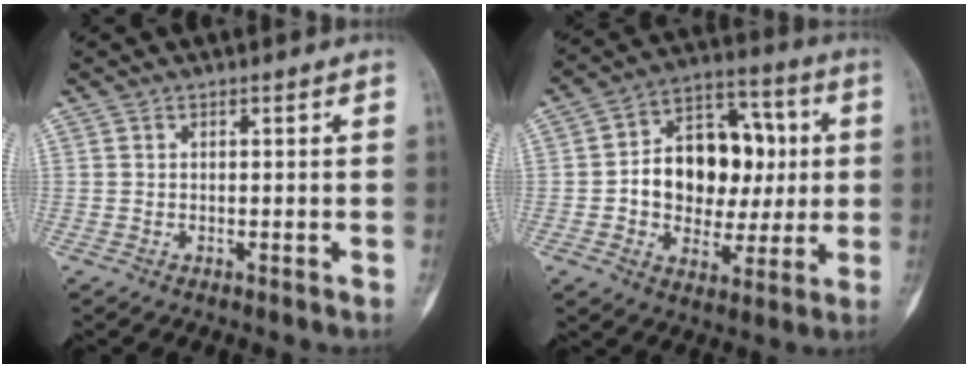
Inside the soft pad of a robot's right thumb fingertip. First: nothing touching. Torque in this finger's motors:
{"motor_torque": [1.93, 1.98, 0.89, -0.68, 0.47]}